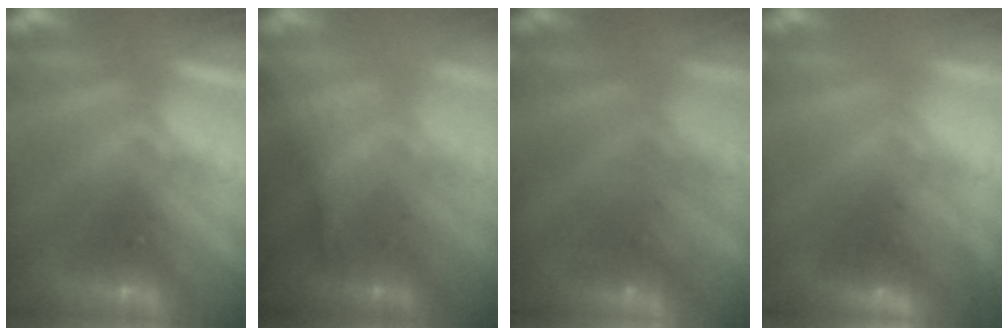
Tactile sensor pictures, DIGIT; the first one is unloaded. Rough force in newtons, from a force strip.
{"total": 1.3}
{"total": 5.3}
{"total": 2.7}